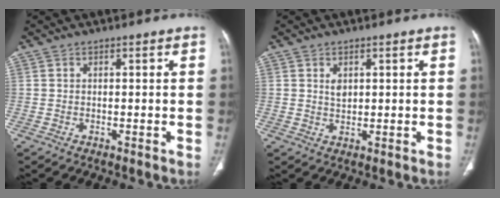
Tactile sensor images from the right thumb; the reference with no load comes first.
{"total": 2.2, "force": [0.9, 1.4, 1.5], "torque": [-0.018, -0.006, 0.019]}